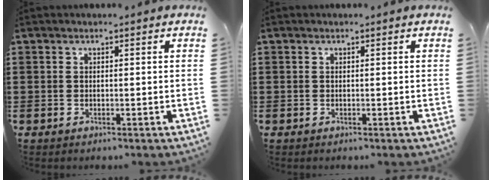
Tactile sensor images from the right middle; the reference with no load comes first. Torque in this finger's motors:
{"motor_torque": [-0.02, 0.02, 0.00, 0.00]}